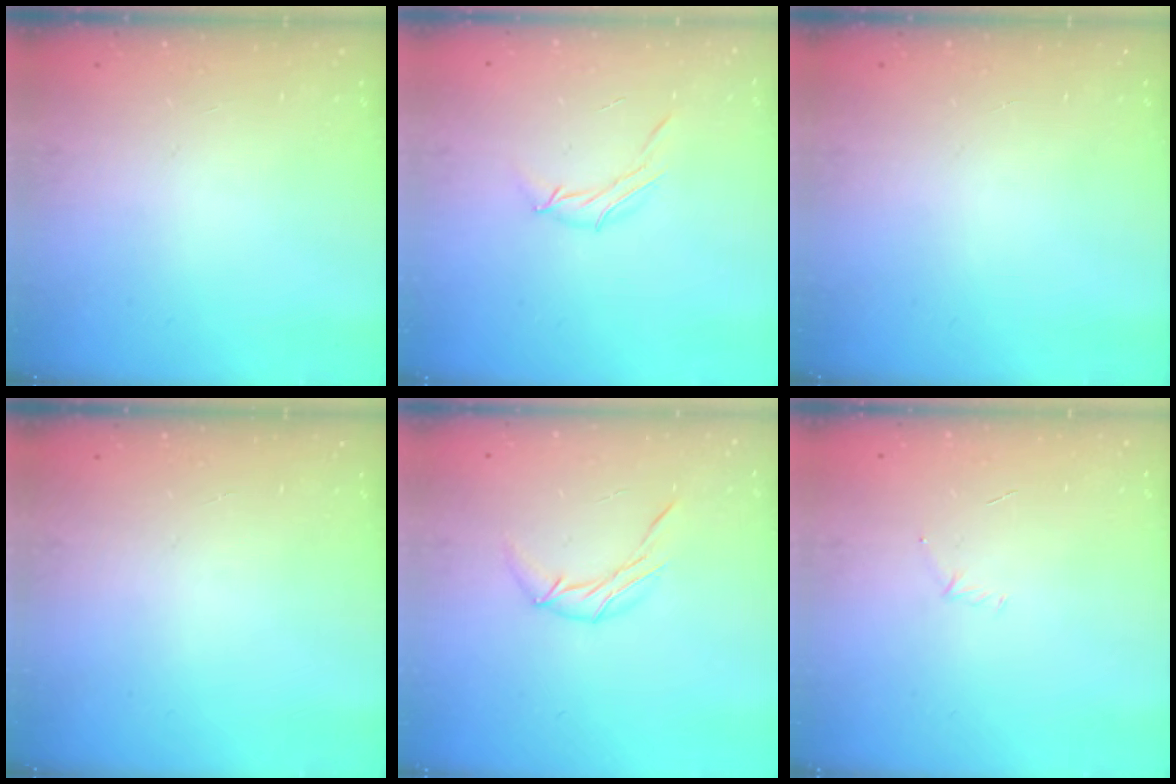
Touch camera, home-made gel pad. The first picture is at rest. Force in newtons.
{"total": 6.3, "press": 6.3, "slide": 0.5}
{"total": 0.0}
{"total": 0.0}
{"total": 7.6, "press": 7.6, "slide": 0.6}
{"total": 3.1, "press": 2.9, "slide": 0.9}